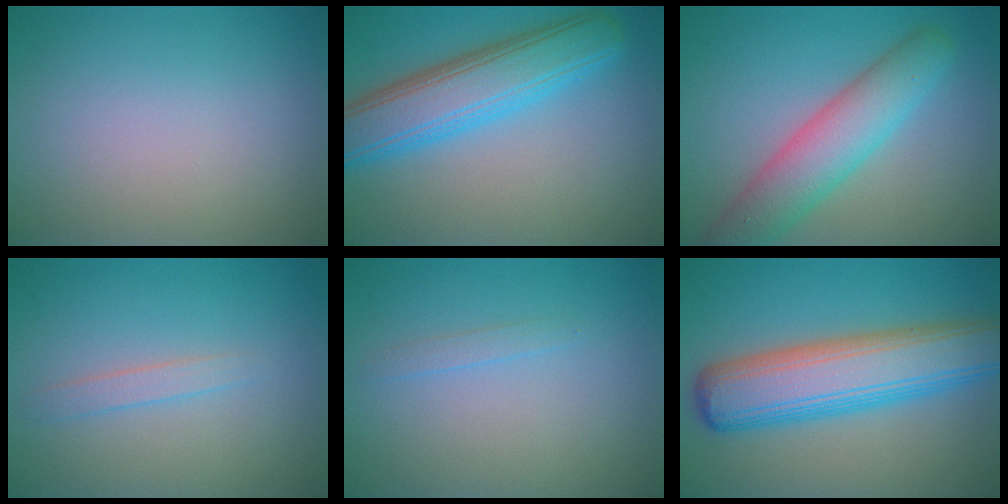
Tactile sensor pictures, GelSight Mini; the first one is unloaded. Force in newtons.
{"total": 7.4, "press": 7.4, "slide": 0.4}
{"total": 6.2, "press": 6.2, "slide": 0.3}
{"total": 1.2, "press": 1.2, "slide": 0.0}
{"total": 0.8, "press": 0.8, "slide": 0.1}
{"total": 9.3, "press": 9.3, "slide": 0.3}